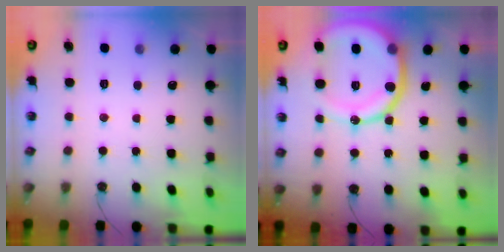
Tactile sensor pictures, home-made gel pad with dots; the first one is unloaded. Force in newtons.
{"total": 17.9, "press": 17.8, "slide": 2.1}